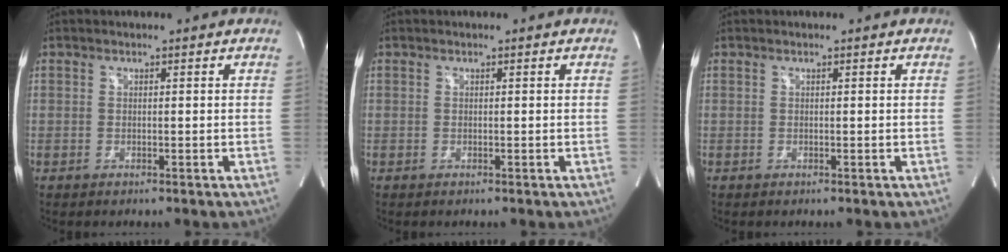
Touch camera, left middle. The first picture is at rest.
{"total": 0.0}
{"total": 0.0}